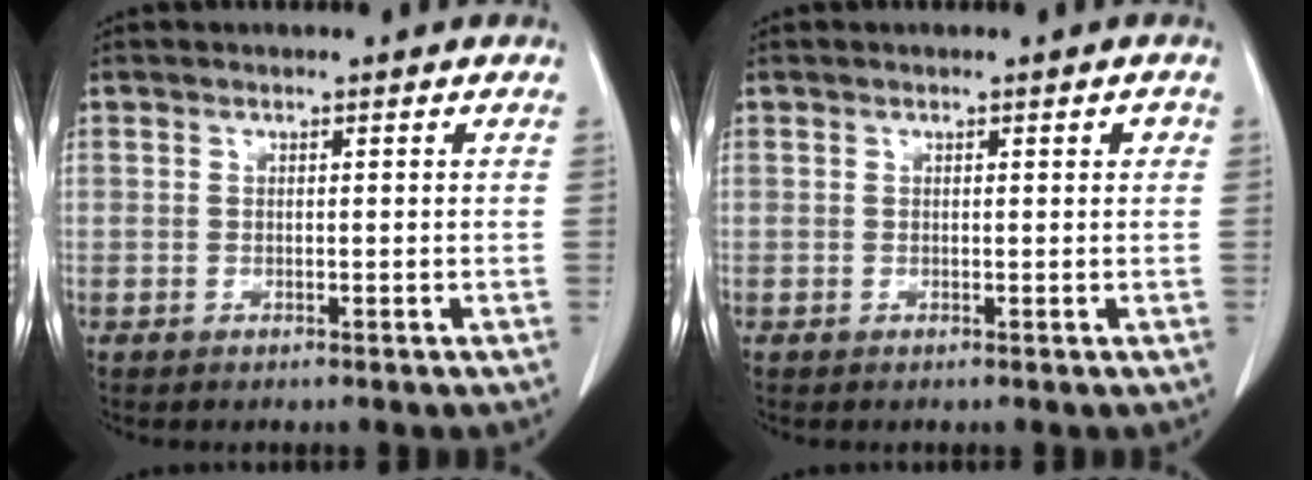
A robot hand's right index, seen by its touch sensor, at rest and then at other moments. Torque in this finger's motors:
{"motor_torque": [0.11, 0.05, 0.02, 0.00]}